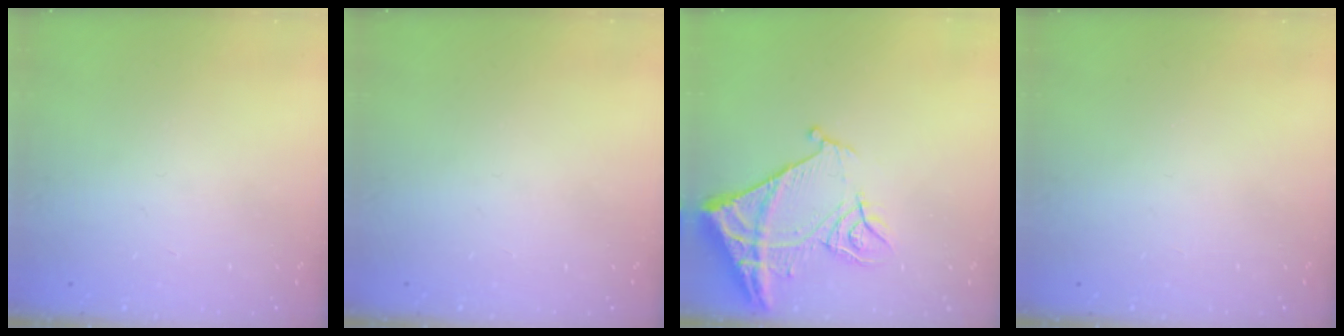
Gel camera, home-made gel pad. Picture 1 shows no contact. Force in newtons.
{"total": 0.0}
{"total": 13.7, "press": 13.6, "slide": 1.4}
{"total": 0.0}